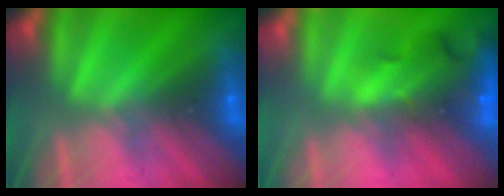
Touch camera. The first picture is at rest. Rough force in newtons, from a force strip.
{"total": 7.1}